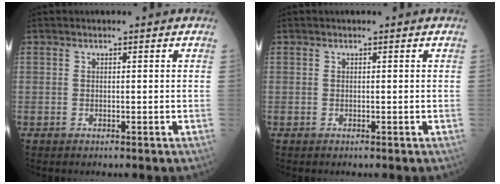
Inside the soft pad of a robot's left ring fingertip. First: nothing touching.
{"total": 0.0}